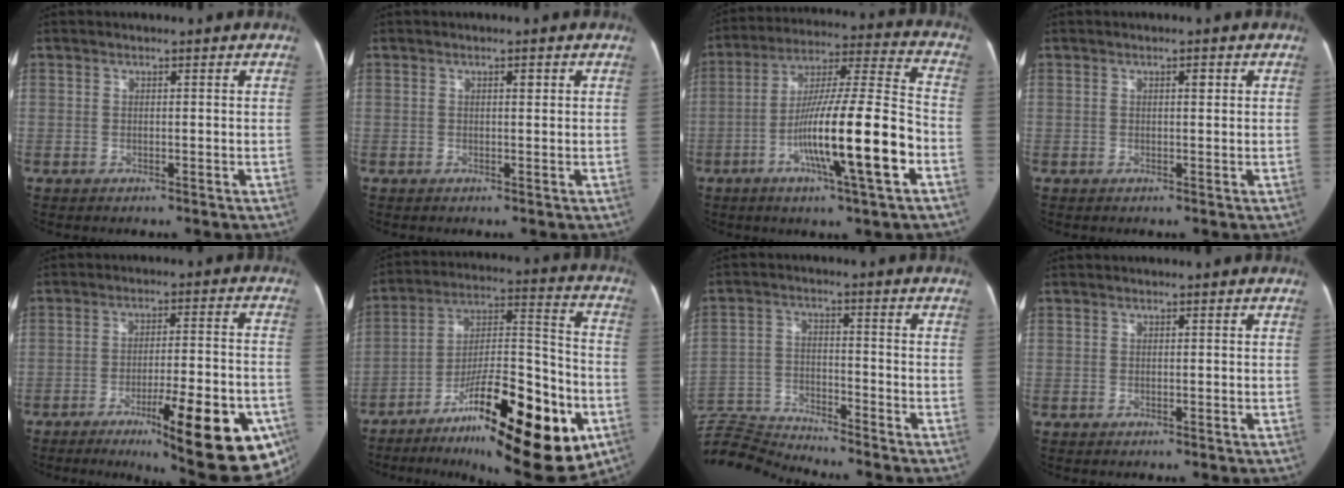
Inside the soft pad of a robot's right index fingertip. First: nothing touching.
{"total": 1.2, "force": [0.4, 0.4, 1.0], "torque": [-0.016, 0.004, 0.004]}
{"total": 17.9, "force": [-6.1, 0.4, 16.8], "torque": [-0.289, -0.002, -0.103]}
{"total": 1.3, "force": [0.4, 0.4, 1.1], "torque": [-0.018, 0.004, 0.005]}
{"total": 20.4, "force": [-10.8, 3.8, 16.8], "torque": [-0.149, 0.006, -0.147]}
{"total": 25.3, "force": [-11.6, 6.0, 21.7], "torque": [-0.294, -0.002, -0.173]}
{"total": 9.4, "force": [-9.3, -1.4, -0.2], "torque": [-0.001, 0.009, -0.175]}
{"total": 0.0}